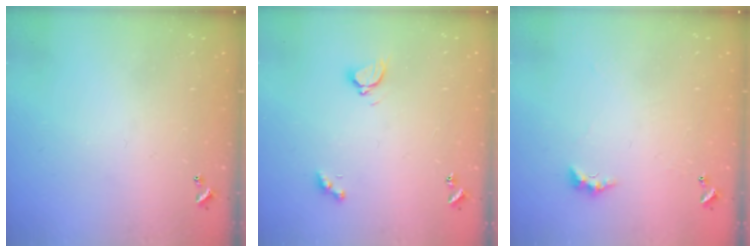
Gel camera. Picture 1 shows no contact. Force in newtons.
{"total": 3.0, "press": 3.0, "slide": 0.6}
{"total": 3.1, "press": 3.1, "slide": 0.7}